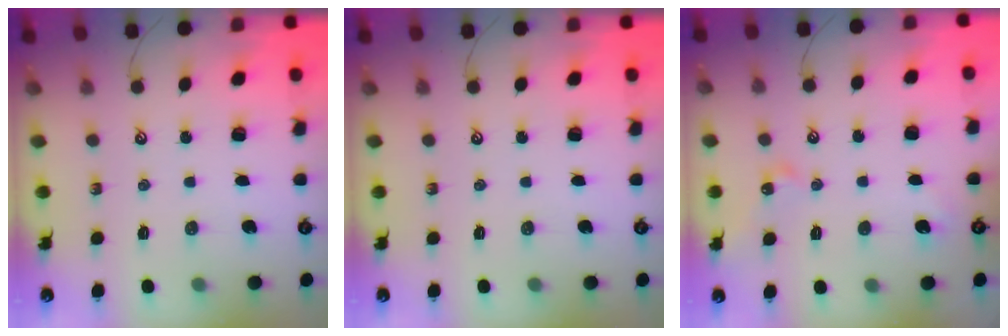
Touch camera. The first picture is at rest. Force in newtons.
{"total": 0.0}
{"total": 2.7, "press": 2.6, "slide": 0.5}